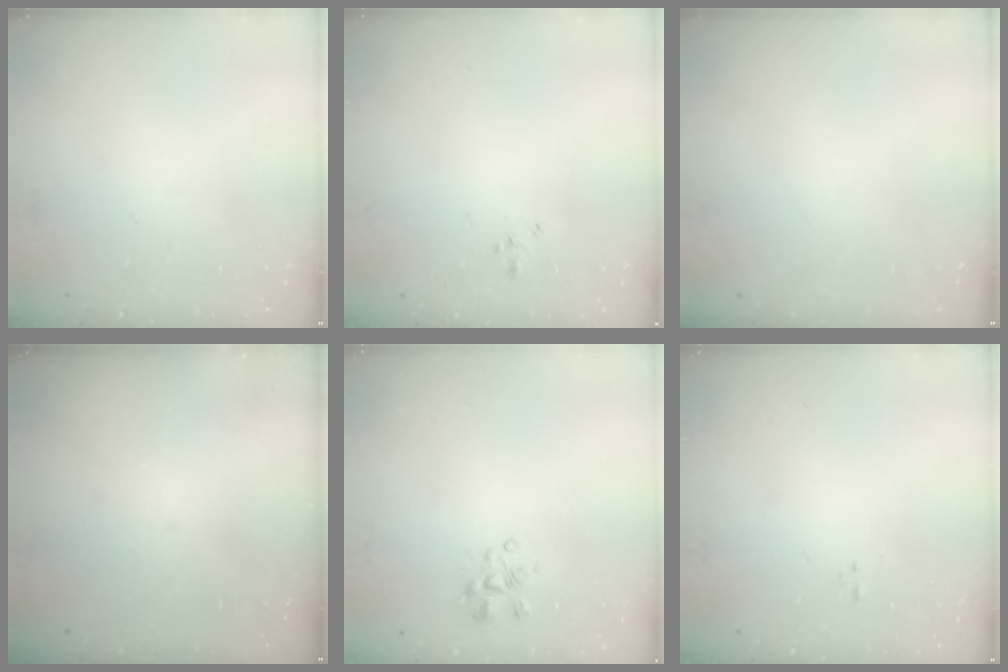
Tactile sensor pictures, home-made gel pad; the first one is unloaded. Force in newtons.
{"total": 2.4, "press": 2.3, "slide": 0.6}
{"total": 0.0}
{"total": 0.0}
{"total": 3.2, "press": 3.2, "slide": 0.4}
{"total": 0.0}